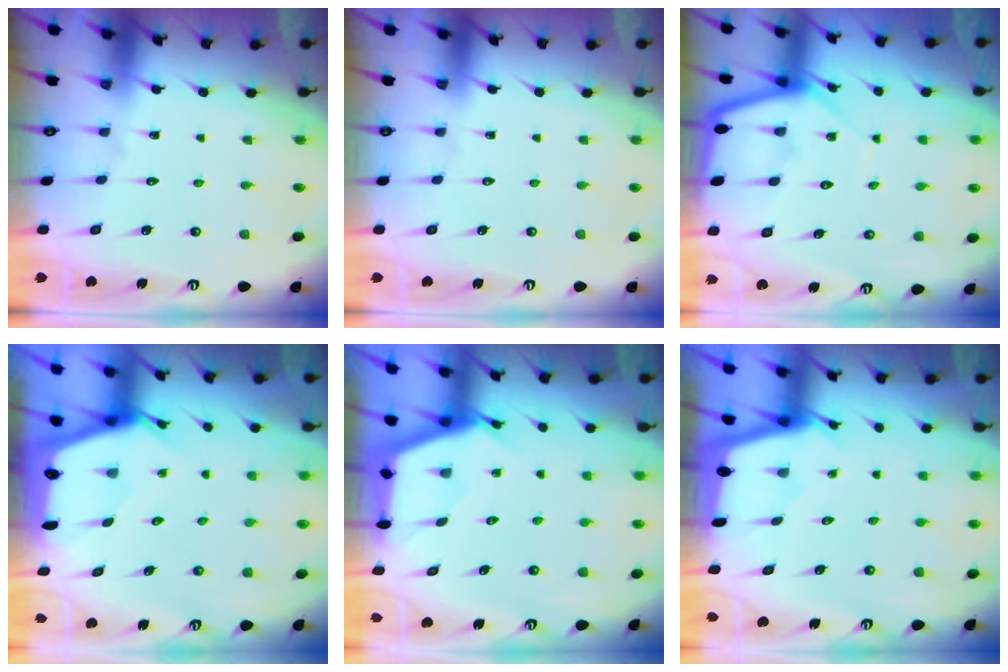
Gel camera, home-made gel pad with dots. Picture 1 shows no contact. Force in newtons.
{"total": 0.0}
{"total": 7.7, "press": 7.7, "slide": 0.5}
{"total": 3.0, "press": 3.0, "slide": 0.2}
{"total": 2.7, "press": 2.7, "slide": 0.3}
{"total": 1.8, "press": 1.7, "slide": 0.1}